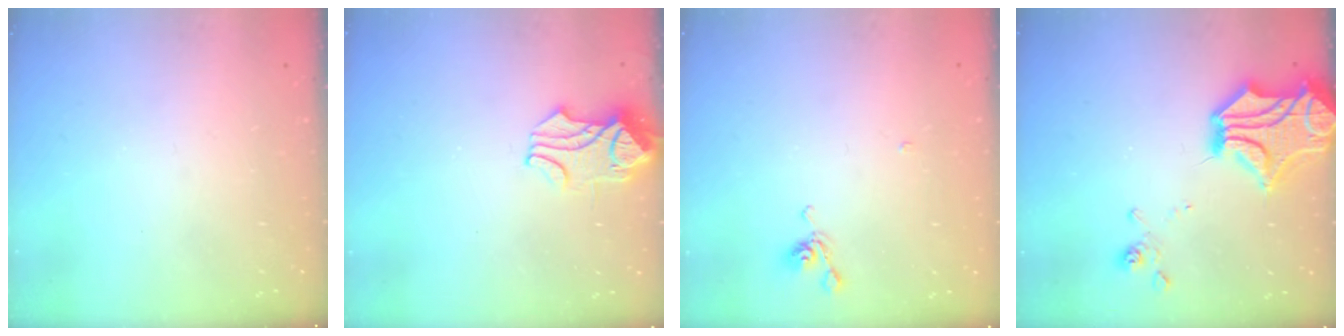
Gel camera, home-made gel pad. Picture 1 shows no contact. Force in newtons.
{"total": 1.2, "press": 0.0, "slide": 1.2}
{"total": 2.6, "press": 2.6, "slide": 0.2}
{"total": 8.8, "press": 8.3, "slide": 3.0}